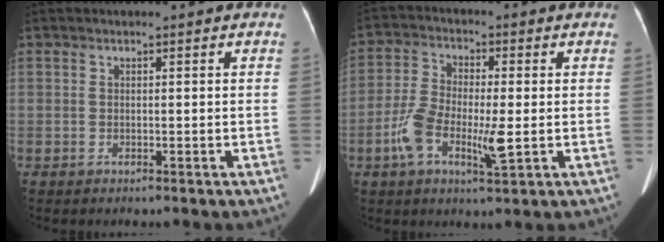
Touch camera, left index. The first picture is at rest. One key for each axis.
{"total": 8.9, "fx": -2.0, "fy": 2.9, "fz": 8.2, "tx": -0.166, "ty": 0.000, "tz": -0.038}